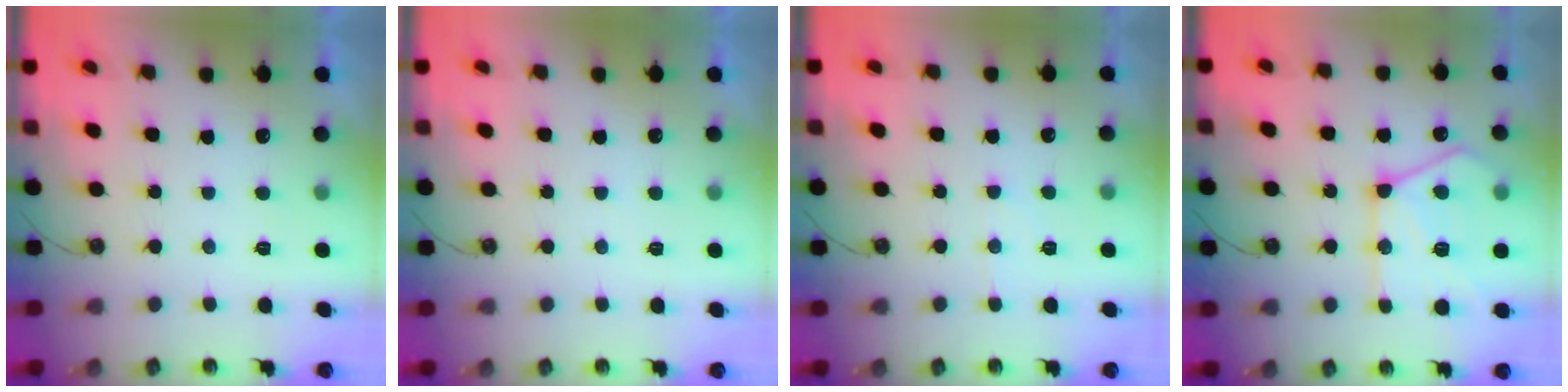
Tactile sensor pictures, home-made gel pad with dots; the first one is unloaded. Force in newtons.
{"total": 2.8, "press": 2.8, "slide": 0.5}
{"total": 4.5, "press": 4.5, "slide": 0.2}
{"total": 17.6, "press": 17.5, "slide": 1.7}